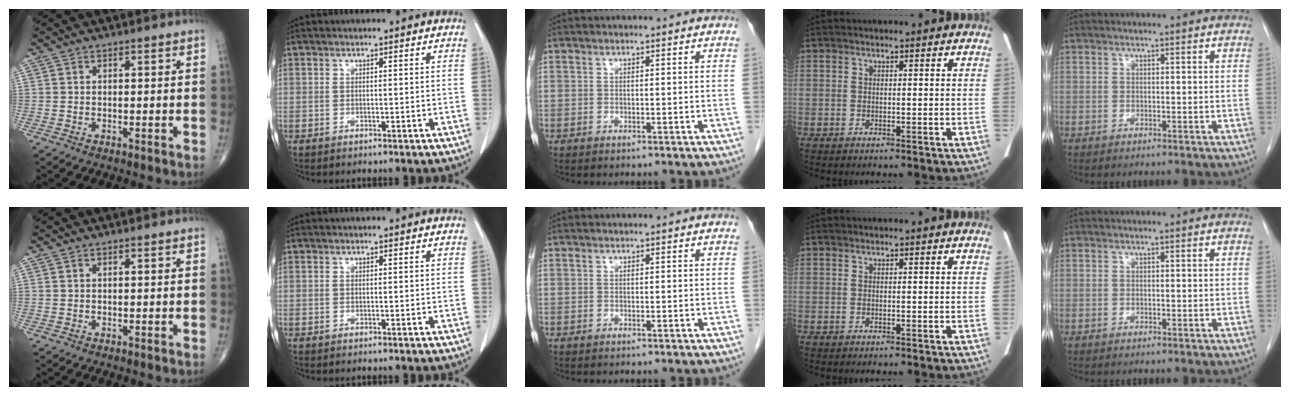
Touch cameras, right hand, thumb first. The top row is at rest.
{}